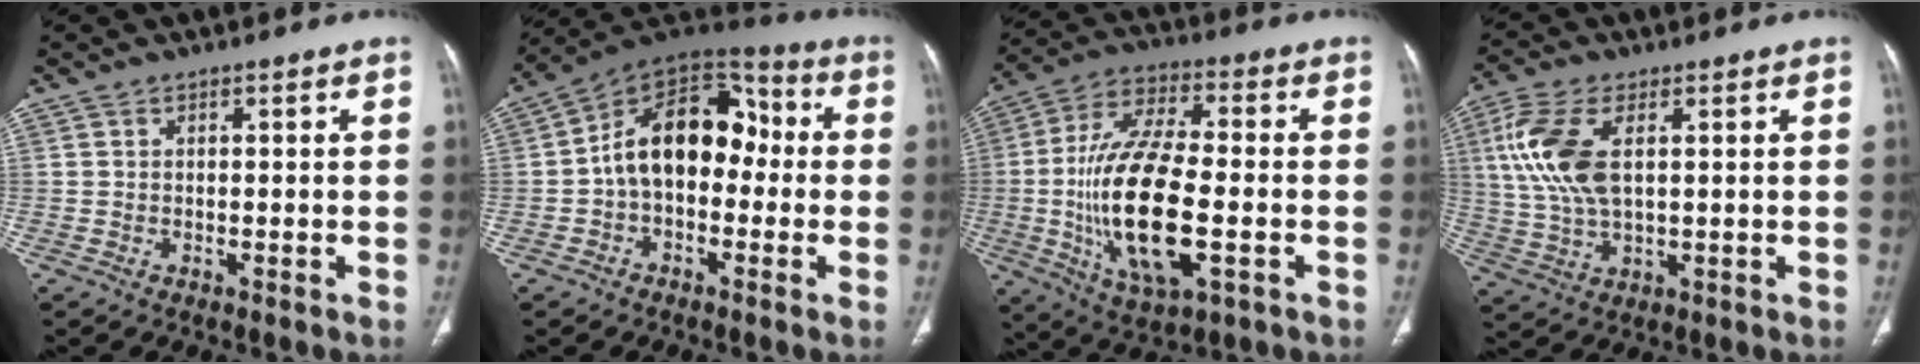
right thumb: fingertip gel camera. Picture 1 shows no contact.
{"total": 15.8, "force": [-0.6, 10.4, 11.9], "torque": [-0.157, 0.051, -0.026]}
{"total": 20.8, "force": [-3.6, 8.2, 18.8], "torque": [-0.376, 0.009, -0.057]}
{"total": 12.0, "force": [2.9, 5.9, 10.0], "torque": [-0.235, -0.001, 0.061]}